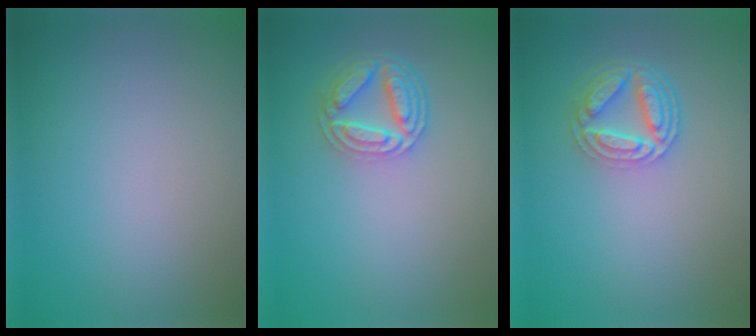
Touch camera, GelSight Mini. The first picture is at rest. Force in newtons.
{"total": 4.3, "press": 3.4, "slide": 2.7}
{"total": 4.7, "press": 3.6, "slide": 2.9}